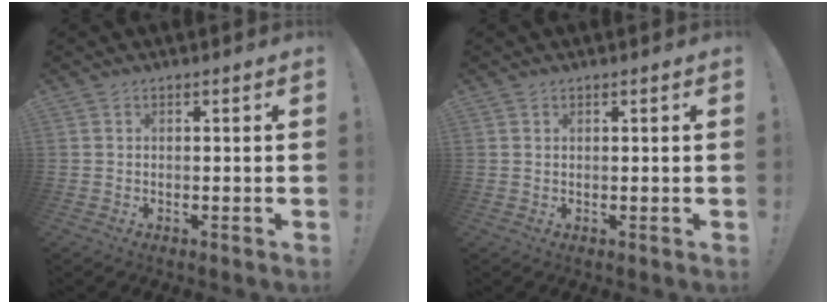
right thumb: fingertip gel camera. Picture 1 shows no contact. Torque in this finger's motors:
{"motor_torque": [-0.21, 0.01, -0.02, 0.22, 0.01]}